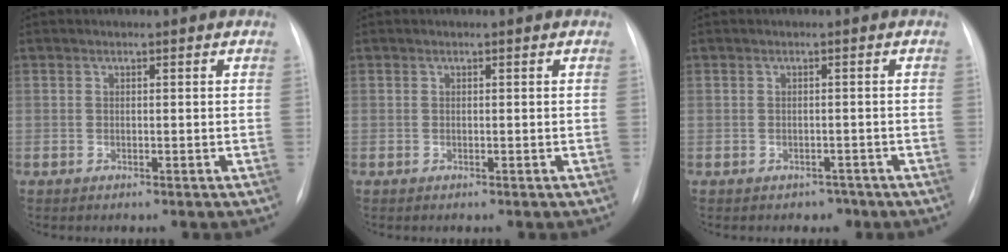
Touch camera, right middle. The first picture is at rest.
{"total": 0.0}
{"total": 1.8, "force": [-1.2, 1.2, 0.0], "torque": [0.001, 0.006, -0.016]}